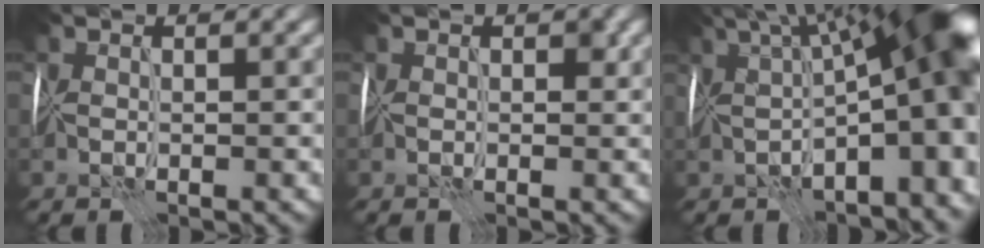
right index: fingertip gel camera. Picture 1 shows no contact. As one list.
[{"total": 1.2, "force": [0.4, 0.9, 0.7], "torque": [-0.004, 0.001, 0.003]}, {"total": 17.8, "force": [0.1, 7.2, 16.3], "torque": [-0.200, 0.010, 0.020]}]